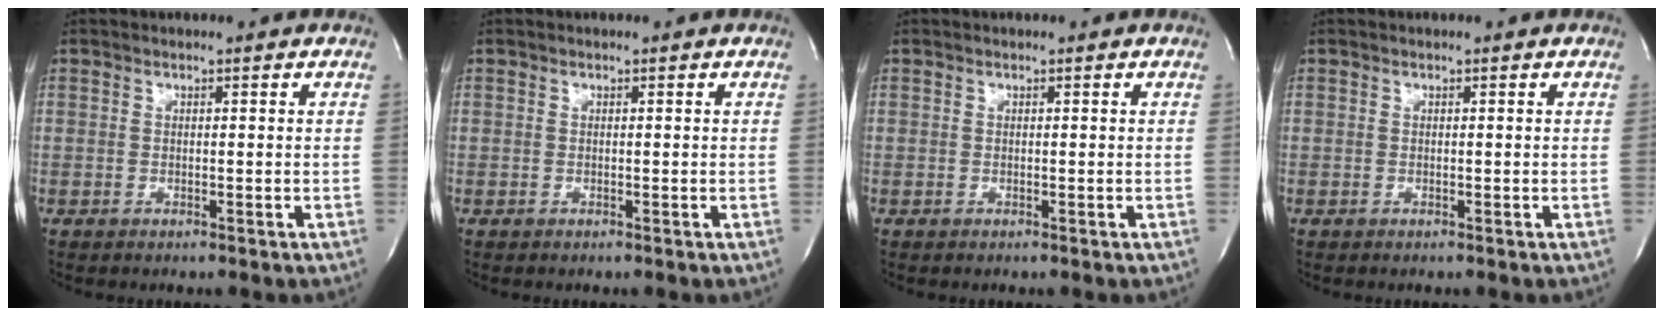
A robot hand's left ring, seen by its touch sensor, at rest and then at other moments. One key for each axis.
{"total": 0.0}
{"total": 0.0}
{"total": 0.0}